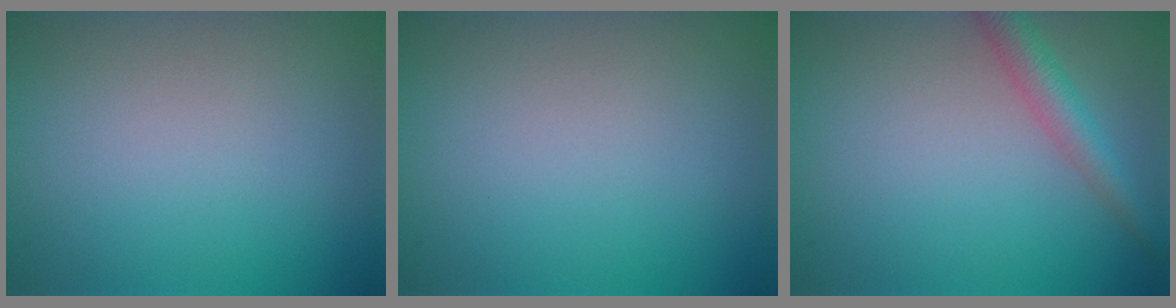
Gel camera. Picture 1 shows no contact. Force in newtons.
{"total": 0.0}
{"total": 2.9, "press": 2.9, "slide": 0.2}